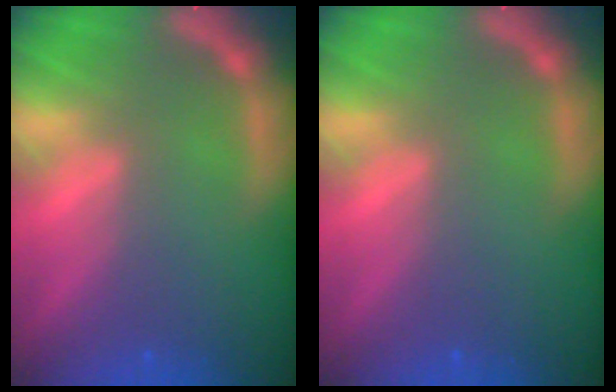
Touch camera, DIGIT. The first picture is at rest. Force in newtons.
{"total": 0.0}